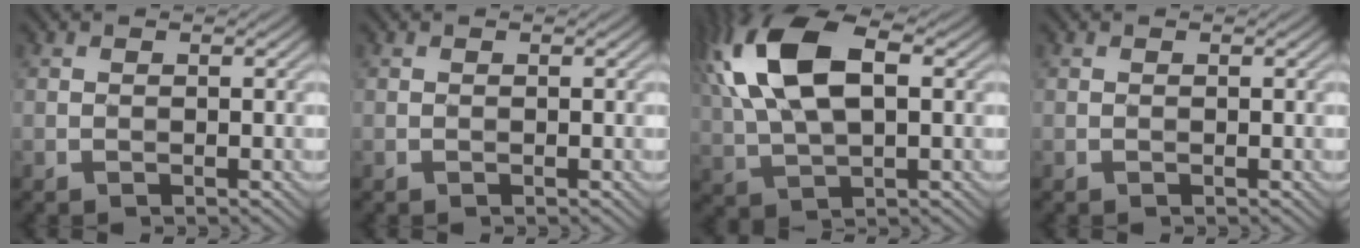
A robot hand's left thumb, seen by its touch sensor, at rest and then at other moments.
{"total": 0.0}
{"total": 14.1, "force": [4.1, 7.1, 11.4], "torque": [-0.258, 0.019, 0.077]}
{"total": 0.0}